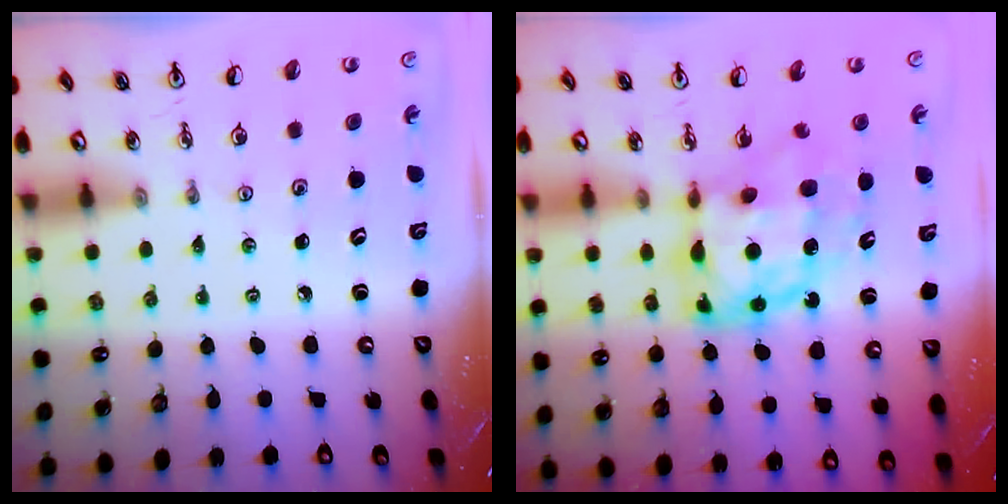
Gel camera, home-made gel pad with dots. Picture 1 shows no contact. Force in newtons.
{"total": 11.9, "press": 11.8, "slide": 1.2}